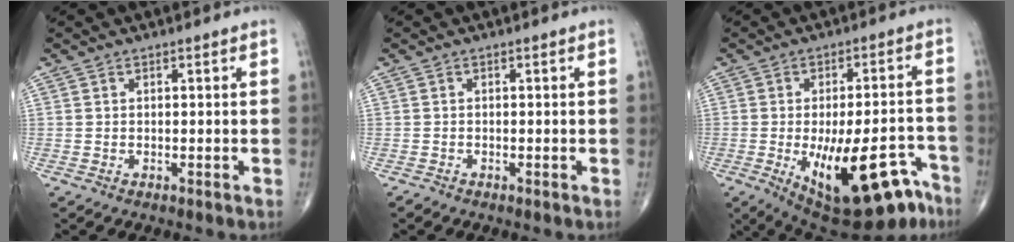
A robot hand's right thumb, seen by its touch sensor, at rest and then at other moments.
{"total": 0.6, "force": [-0.5, 0.0, 0.2], "torque": [-0.007, -0.003, -0.013]}
{"total": 21.1, "force": [-10.6, 8.5, 16.2], "torque": [-0.186, 0.043, -0.138]}